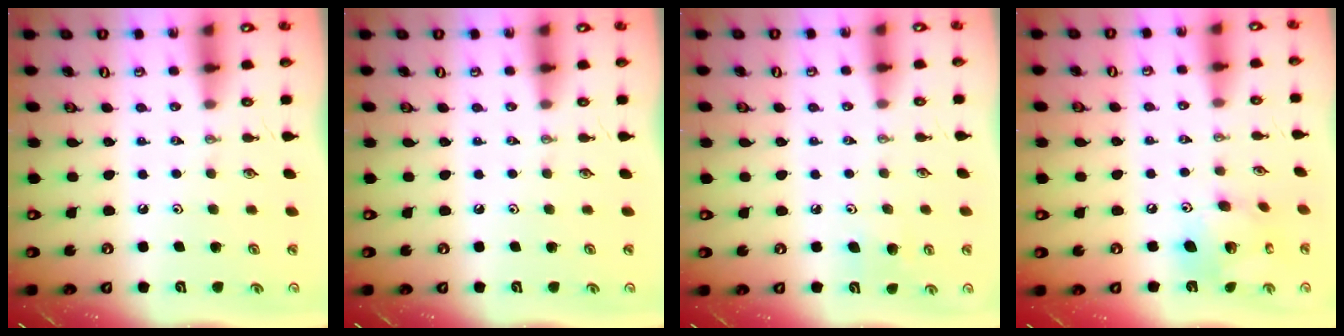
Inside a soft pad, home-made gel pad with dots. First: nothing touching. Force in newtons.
{"total": 0.0}
{"total": 5.5, "press": 5.4, "slide": 1.3}
{"total": 12.9, "press": 12.8, "slide": 0.9}